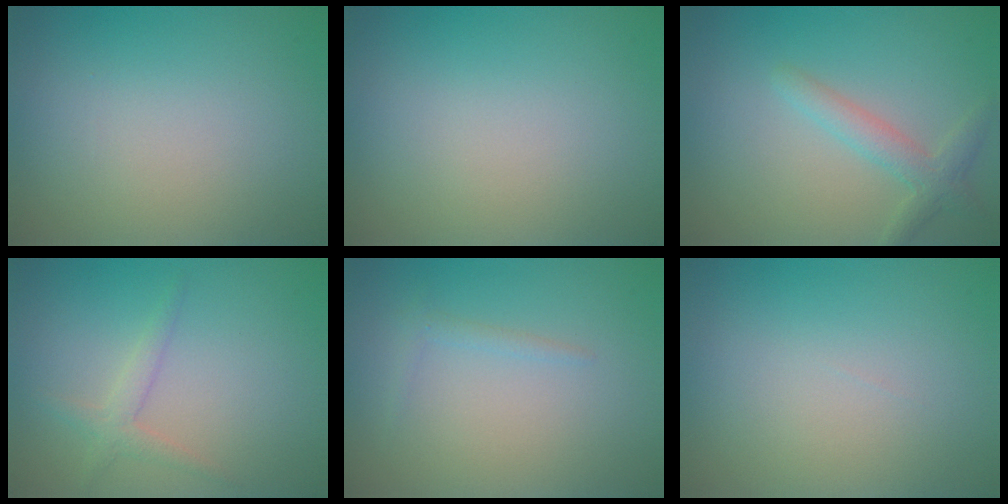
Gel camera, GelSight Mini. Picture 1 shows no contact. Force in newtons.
{"total": 0.0}
{"total": 2.5, "press": 2.5, "slide": 0.1}
{"total": 1.7, "press": 1.6, "slide": 0.1}
{"total": 0.9, "press": 0.9, "slide": 0.0}
{"total": 0.0}